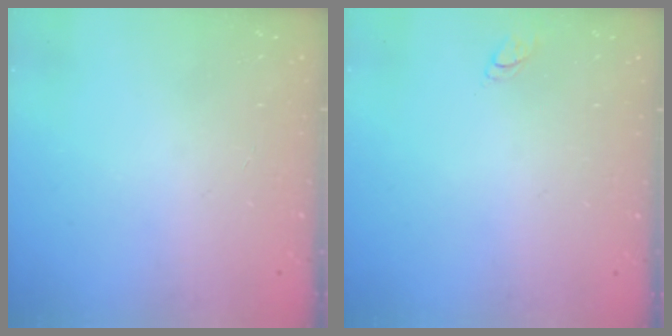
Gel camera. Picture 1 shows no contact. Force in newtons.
{"total": 3.0, "press": 3.0, "slide": 0.2}